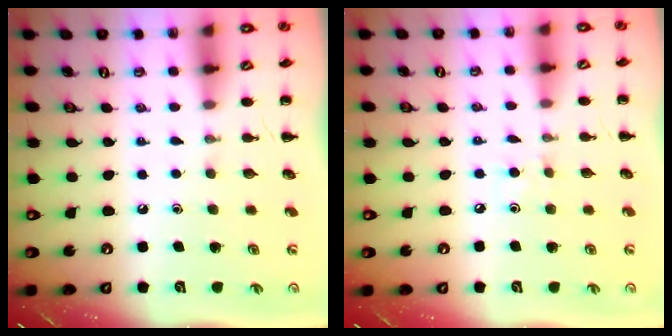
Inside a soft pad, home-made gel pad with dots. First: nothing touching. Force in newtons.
{"total": 2.9, "press": 2.7, "slide": 1.1}